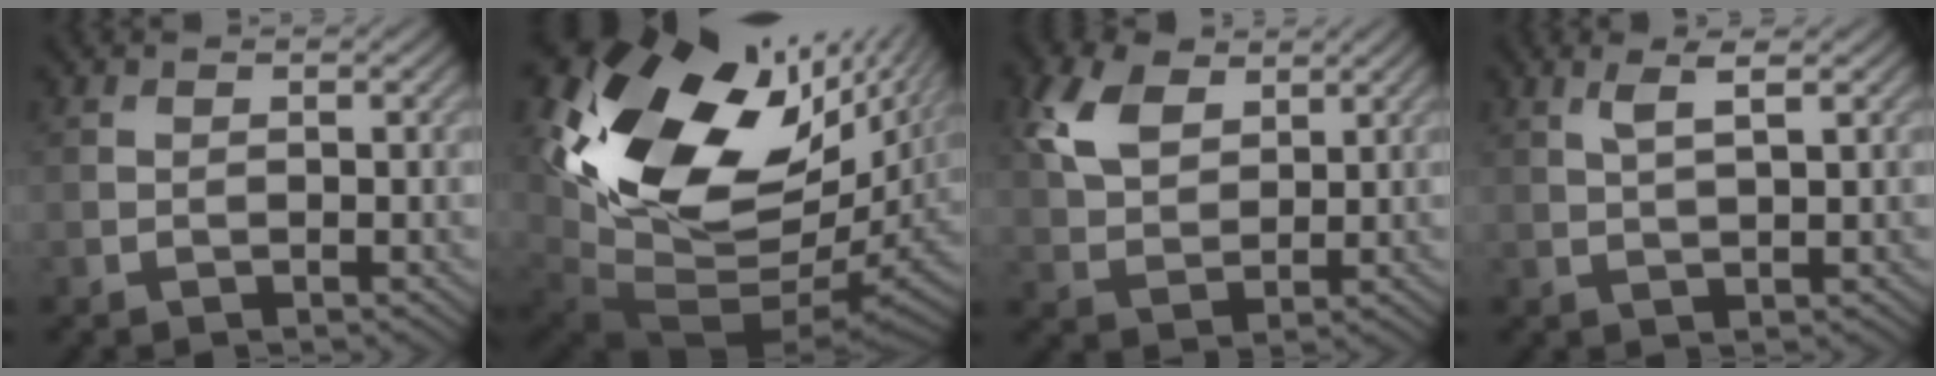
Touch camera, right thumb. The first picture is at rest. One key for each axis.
{"total": 19.0, "fx": 5.4, "fy": 12.1, "fz": 13.5, "tx": -0.290, "ty": -0.038, "tz": 0.128}
{"total": 7.2, "fx": 3.5, "fy": 4.4, "fz": 4.6, "tx": -0.120, "ty": 0.008, "tz": 0.069}
{"total": 3.0, "fx": 1.5, "fy": 0.4, "fz": 2.6, "tx": -0.057, "ty": 0.003, "tz": 0.033}